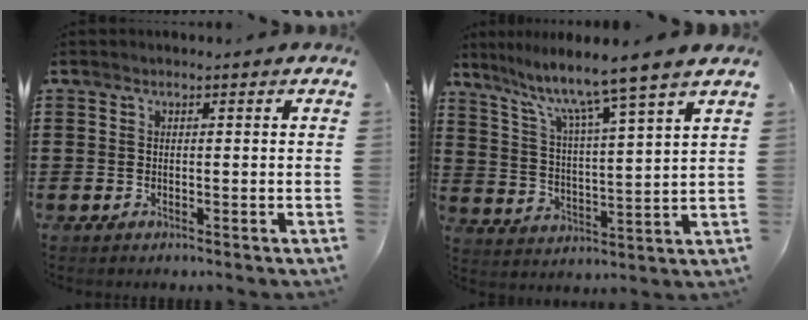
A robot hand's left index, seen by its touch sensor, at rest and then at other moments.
{"total": 8.2, "force": [6.6, -1.1, 4.7], "torque": [-0.117, -0.050, 0.102]}